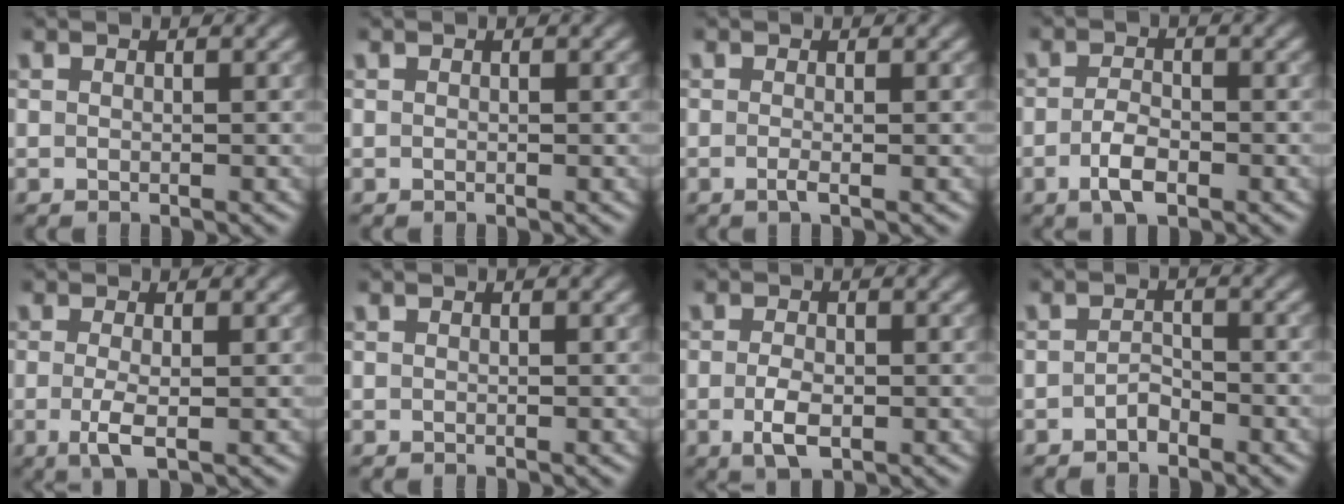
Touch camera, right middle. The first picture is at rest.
{"total": 0.0}
{"total": 1.3, "force": [-0.3, 0.4, 1.2], "torque": [-0.017, -0.005, -0.008]}
{"total": 2.8, "force": [-1.2, 1.2, 2.2], "torque": [-0.047, -0.003, -0.026]}
{"total": 2.7, "force": [-0.5, 0.7, 2.5], "torque": [-0.054, -0.010, -0.010]}
{"total": 0.0}
{"total": 2.8, "force": [-0.8, 1.4, 2.3], "torque": [-0.049, -0.006, -0.012]}
{"total": 1.3, "force": [-0.9, 0.6, 0.7], "torque": [-0.012, 0.005, -0.018]}